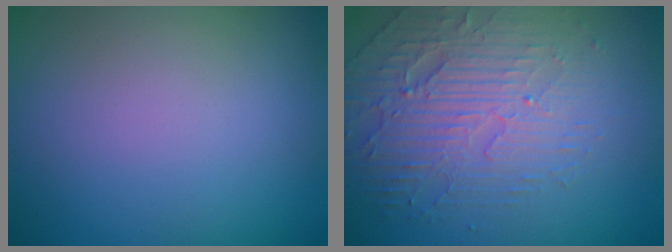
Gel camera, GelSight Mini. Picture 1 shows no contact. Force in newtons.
{"total": 4.7, "press": 4.0, "slide": 2.5}